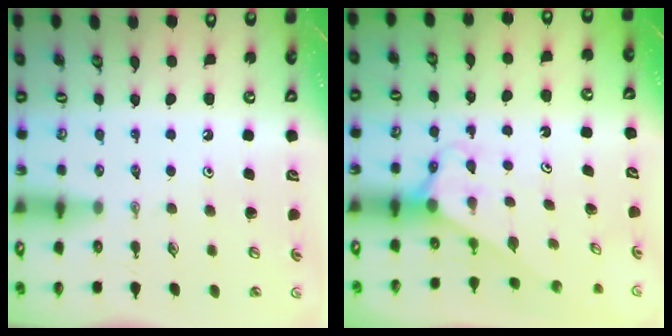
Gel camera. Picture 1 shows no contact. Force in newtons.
{"total": 2.7, "press": 2.7, "slide": 0.2}